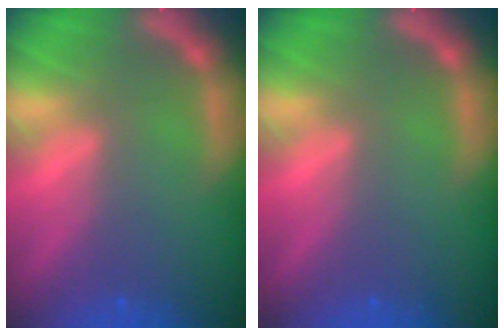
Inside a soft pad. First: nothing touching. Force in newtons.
{"total": 0.0}